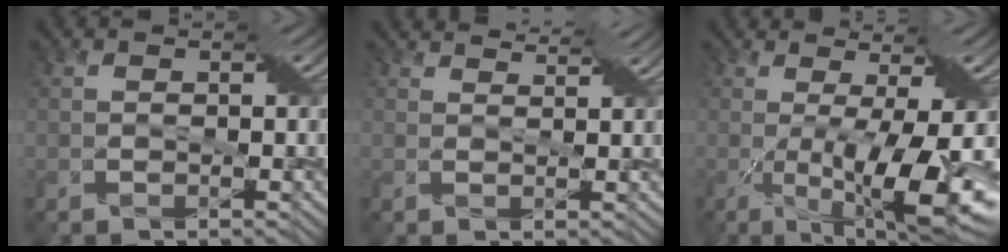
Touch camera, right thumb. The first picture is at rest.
{"total": 3.7, "force": [3.6, 0.1, 1.1], "torque": [-0.032, 0.005, 0.050]}
{"total": 11.0, "force": [-1.5, 2.3, 10.7], "torque": [-0.172, -0.012, -0.010]}